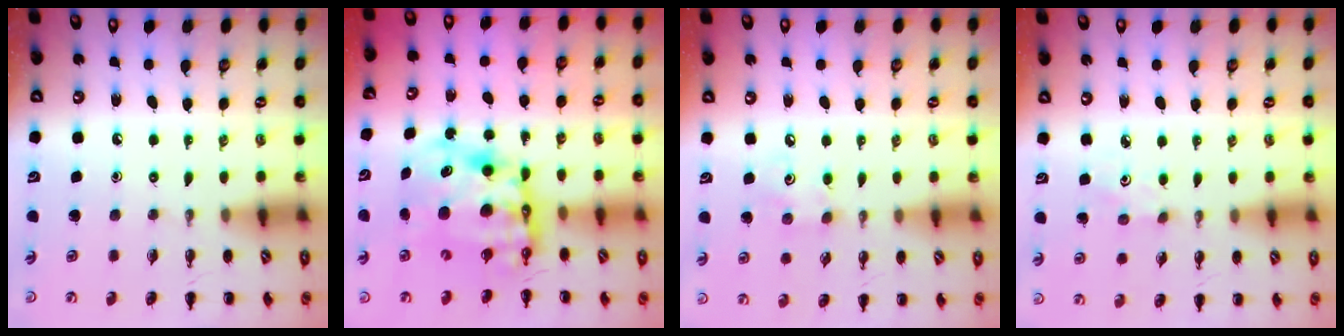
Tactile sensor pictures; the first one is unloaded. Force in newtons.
{"total": 10.8, "press": 10.4, "slide": 2.9}
{"total": 3.6, "press": 3.5, "slide": 0.9}
{"total": 1.4, "press": 1.3, "slide": 0.4}